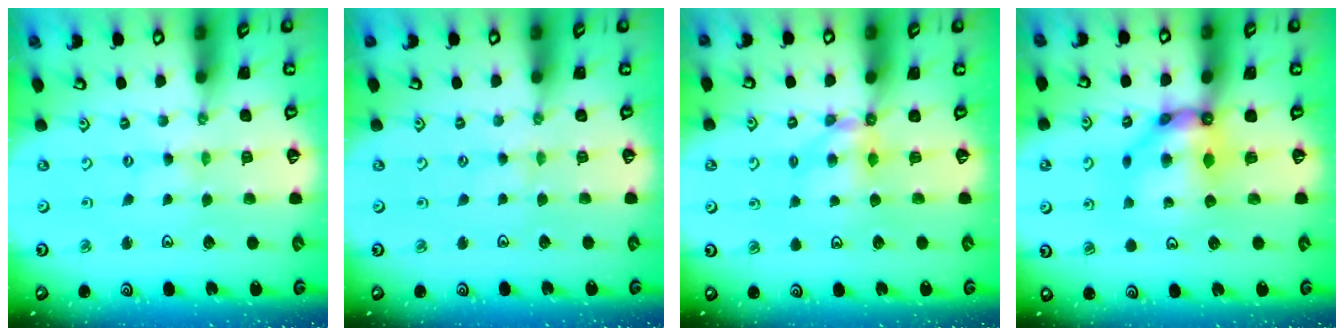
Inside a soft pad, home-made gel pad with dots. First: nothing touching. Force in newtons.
{"total": 1.7, "press": 1.7, "slide": 0.3}
{"total": 6.5, "press": 6.5, "slide": 0.1}
{"total": 8.8, "press": 8.8, "slide": 0.9}